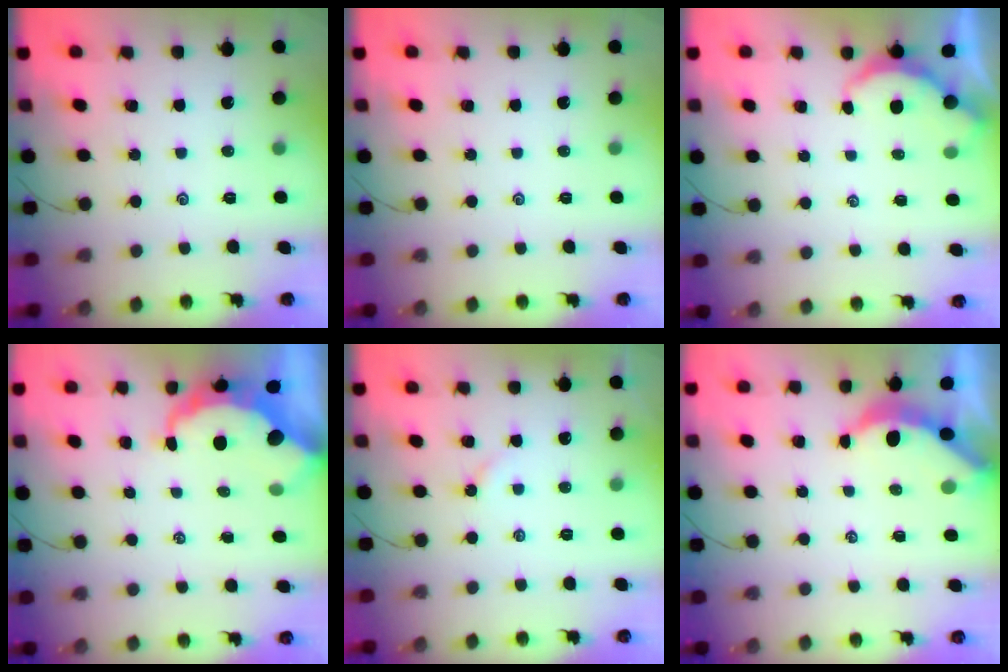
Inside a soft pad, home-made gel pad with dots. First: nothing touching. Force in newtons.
{"total": 0.0}
{"total": 2.7, "press": 2.7, "slide": 0.3}
{"total": 7.4, "press": 7.4, "slide": 0.8}
{"total": 2.2, "press": 2.2, "slide": 0.4}
{"total": 3.8, "press": 3.8, "slide": 0.4}